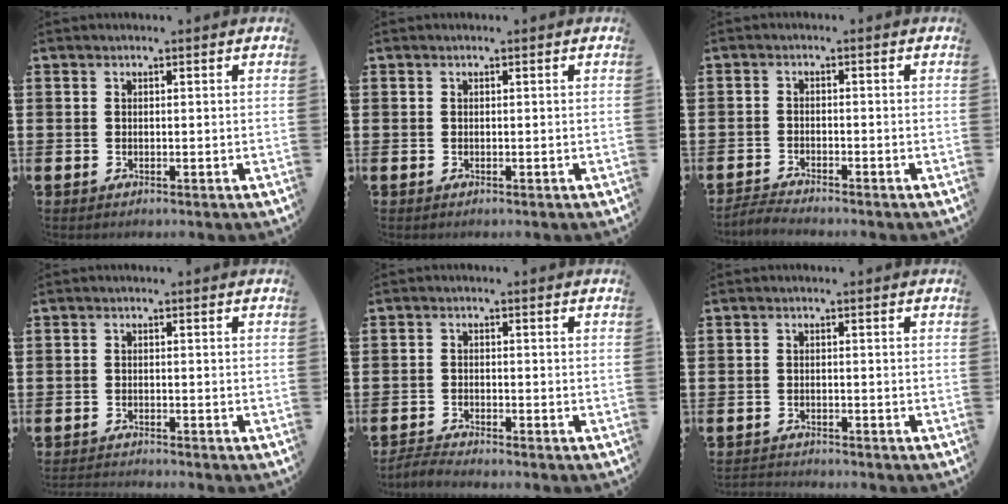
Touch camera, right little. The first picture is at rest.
{"total": 0.0}
{"total": 1.8, "force": [-1.8, -0.1, 0.3], "torque": [-0.007, 0.004, -0.036]}
{"total": 1.1, "force": [-1.1, -0.1, 0.1], "torque": [-0.002, 0.000, -0.022]}
{"total": 1.8, "force": [-1.8, -0.1, 0.3], "torque": [-0.007, 0.004, -0.036]}
{"total": 1.2, "force": [-1.2, 0.0, -0.1], "torque": [-0.002, 0.001, -0.024]}